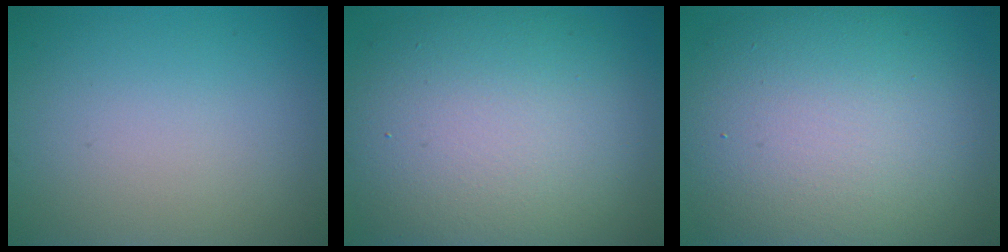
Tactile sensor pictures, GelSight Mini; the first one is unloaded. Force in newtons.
{"total": 12.3, "press": 12.3, "slide": 1.0}
{"total": 13.8, "press": 13.8, "slide": 1.0}